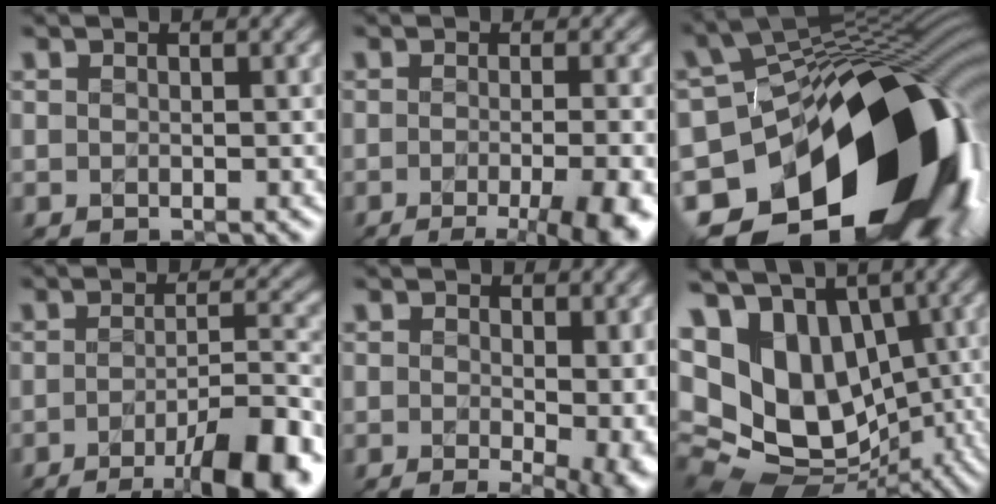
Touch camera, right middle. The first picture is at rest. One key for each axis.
{"total": 9.2, "fx": -4.0, "fy": 3.0, "fz": 7.7, "tx": -0.075, "ty": -0.013, "tz": -0.049}
{"total": 20.9, "fx": -9.6, "fy": 11.6, "fz": 14.5, "tx": -0.222, "ty": -0.006, "tz": -0.136}
{"total": 11.1, "fx": -6.3, "fy": 3.0, "fz": 8.7, "tx": -0.109, "ty": 0.006, "tz": -0.089}
{"total": 8.3, "fx": -0.7, "fy": 3.7, "fz": 7.4, "tx": -0.067, "ty": -0.010, "tz": 0.000}
{"total": 16.5, "fx": 1.9, "fy": 12.7, "fz": 10.4, "tx": -0.204, "ty": 0.005, "tz": 0.044}